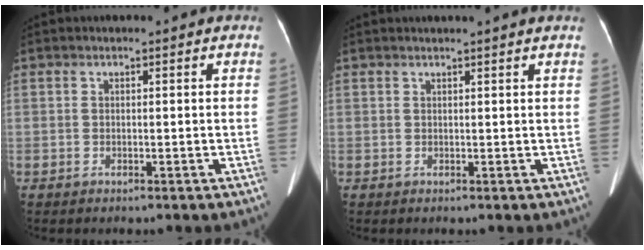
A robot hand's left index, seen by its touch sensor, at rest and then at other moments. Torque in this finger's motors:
{"motor_torque": [0.28, -0.42, 0.06, 0.04]}